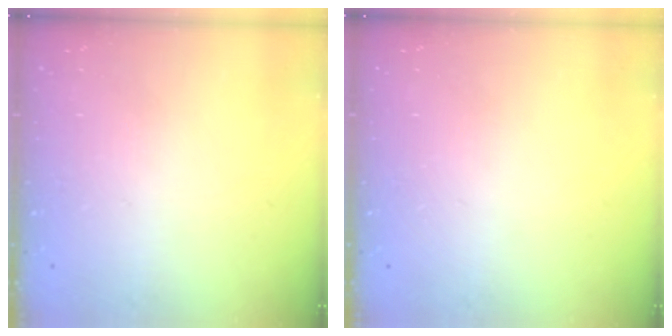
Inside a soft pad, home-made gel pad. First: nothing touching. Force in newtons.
{"total": 0.0}